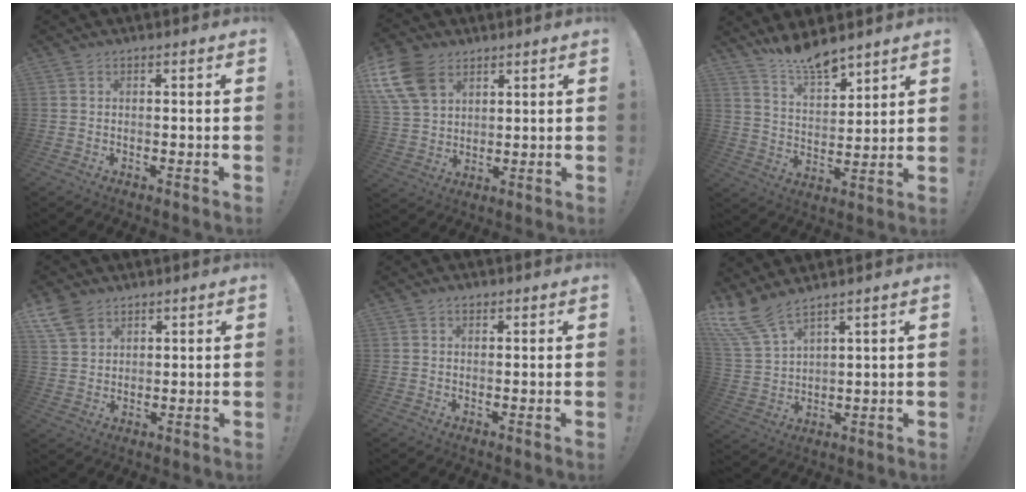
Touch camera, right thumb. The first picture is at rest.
{"total": 13.0, "force": [6.7, 8.8, 6.9], "torque": [-0.149, -0.027, 0.133]}
{"total": 9.9, "force": [8.9, 2.4, 3.6], "torque": [-0.068, -0.072, 0.165]}
{"total": 7.1, "force": [4.9, 4.4, 2.8], "torque": [-0.061, -0.018, 0.099]}
{"total": 1.3, "force": [0.9, 0.8, 0.5], "torque": [-0.010, 0.001, 0.017]}
{"total": 9.6, "force": [7.8, 2.7, 5.0], "torque": [-0.114, -0.038, 0.151]}